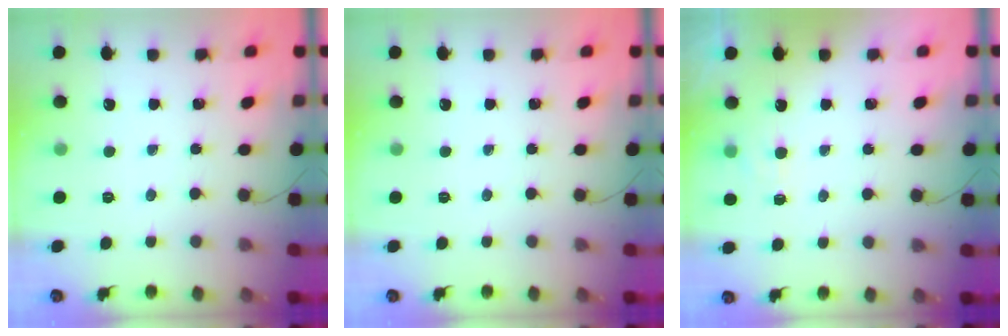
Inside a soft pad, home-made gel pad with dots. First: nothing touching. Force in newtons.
{"total": 0.0}
{"total": 5.1, "press": 4.9, "slide": 1.3}